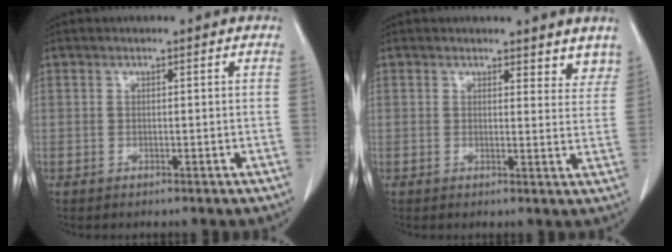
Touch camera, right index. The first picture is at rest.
{"total": 5.7, "force": [5.0, 2.3, 1.6], "torque": [0.006, -0.013, 0.048]}